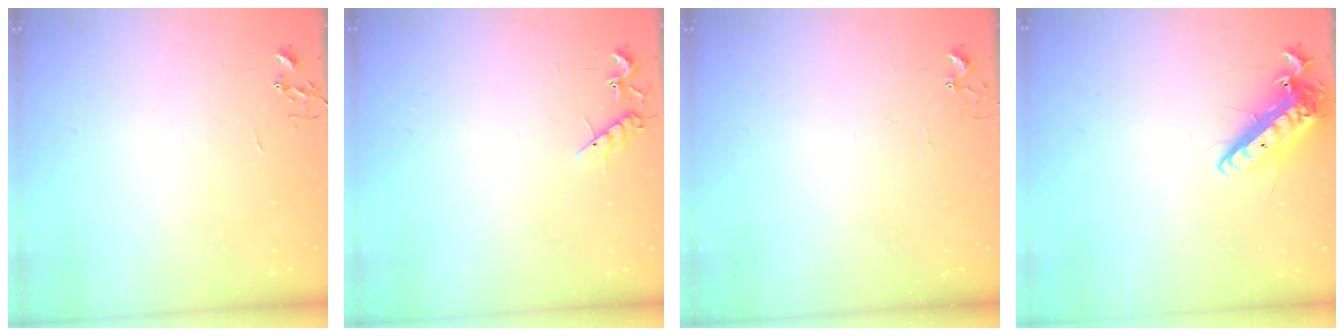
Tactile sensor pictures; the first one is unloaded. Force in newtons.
{"total": 10.4, "press": 10.3, "slide": 0.9}
{"total": 2.7, "press": 2.7, "slide": 0.3}
{"total": 14.0, "press": 13.7, "slide": 2.8}